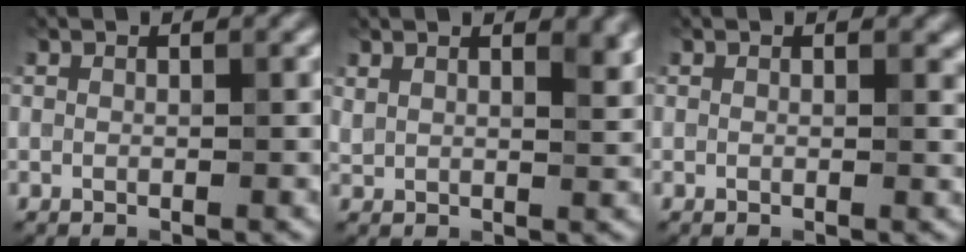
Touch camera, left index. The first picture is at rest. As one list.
[{"total": 3.8, "force": [2.5, 1.5, 2.4], "torque": [-0.035, 0.007, 0.047]}, {"total": 0.8, "force": [0.2, 0.4, 0.6], "torque": [-0.005, -0.005, 0.002]}]